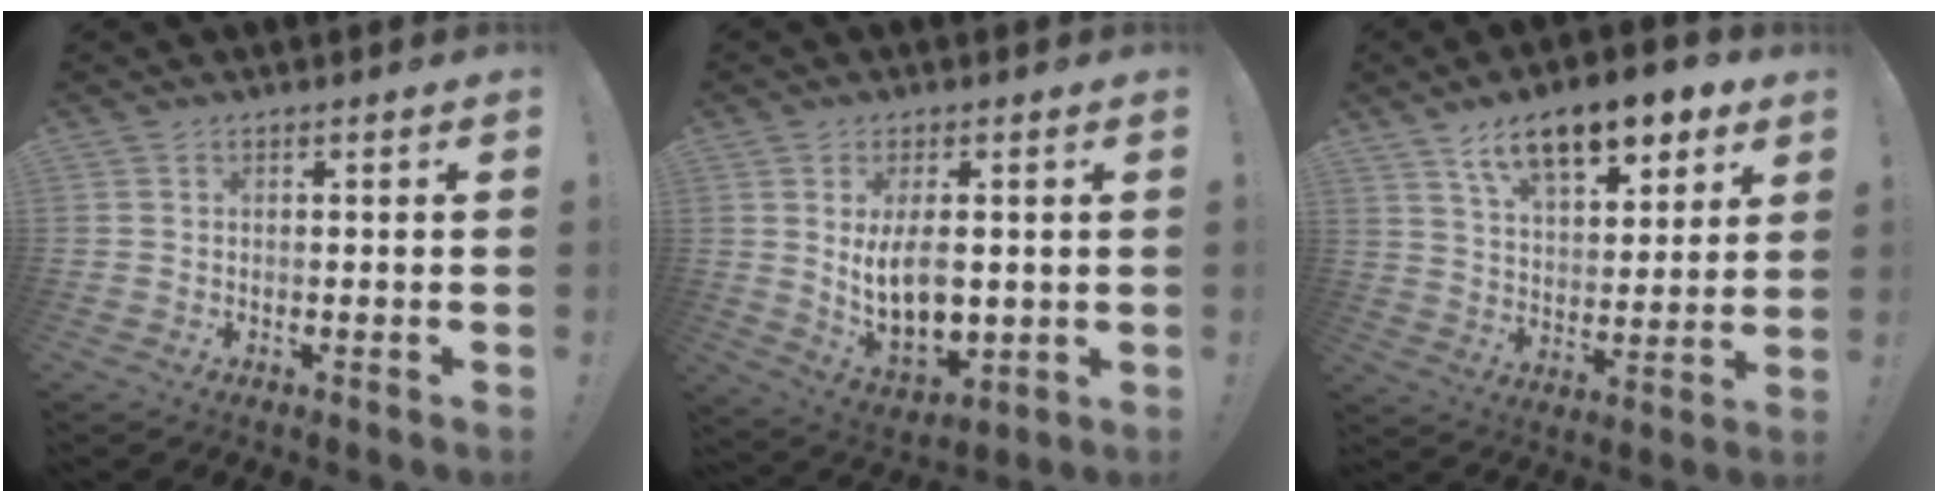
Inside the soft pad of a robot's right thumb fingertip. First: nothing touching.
{"total": 11.5, "force": [2.1, 6.1, 9.6], "torque": [-0.164, -0.032, 0.038]}
{"total": 15.4, "force": [10.1, 6.7, 9.4], "torque": [-0.147, -0.060, 0.177]}